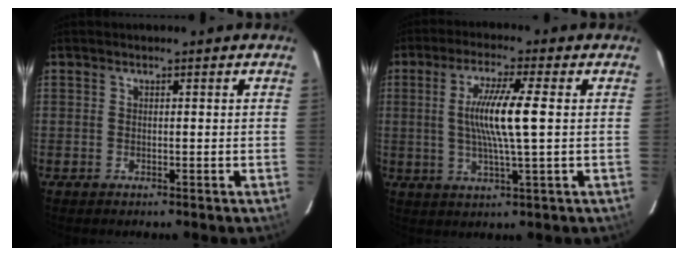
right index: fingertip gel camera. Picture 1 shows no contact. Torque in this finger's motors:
{"motor_torque": [0.73, 0.11, 0.72, 0.18]}